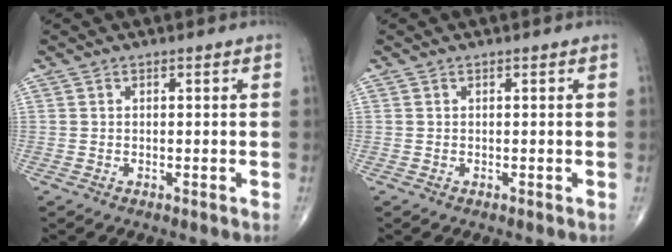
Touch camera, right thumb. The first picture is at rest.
{"total": 0.0}